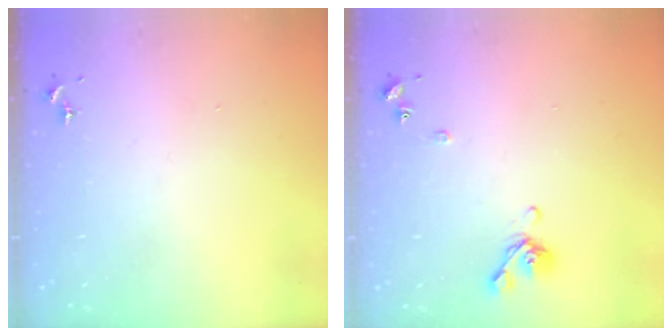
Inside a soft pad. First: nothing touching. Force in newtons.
{"total": 8.6, "press": 8.4, "slide": 1.4}